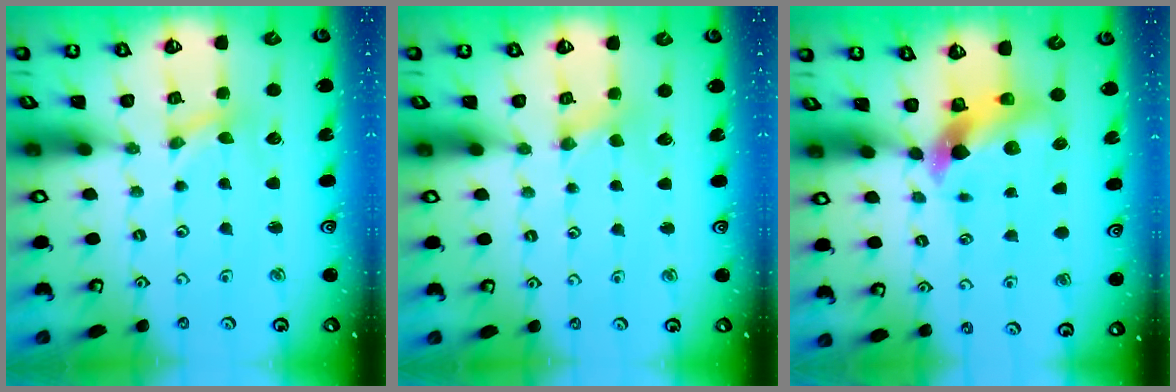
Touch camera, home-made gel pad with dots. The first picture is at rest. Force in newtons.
{"total": 1.8, "press": 1.7, "slide": 0.5}
{"total": 6.9, "press": 6.8, "slide": 1.0}